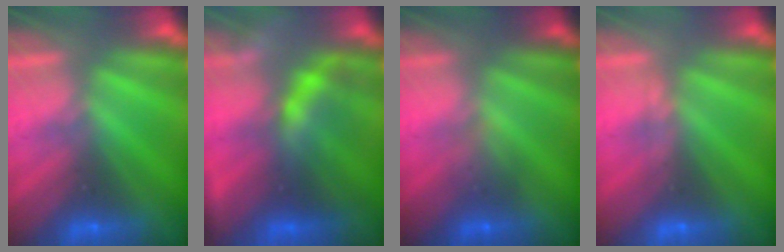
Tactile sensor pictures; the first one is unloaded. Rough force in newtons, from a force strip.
{"total": 7.3}
{"total": 1.0}
{"total": 3.4}